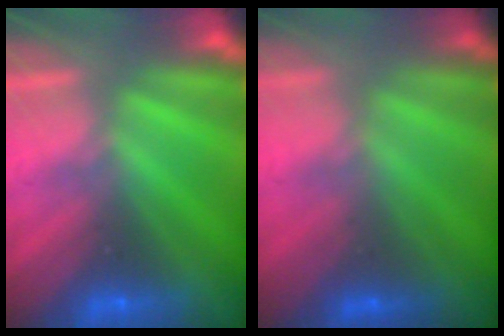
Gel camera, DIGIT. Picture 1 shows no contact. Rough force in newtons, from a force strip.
{"total": 1.6}